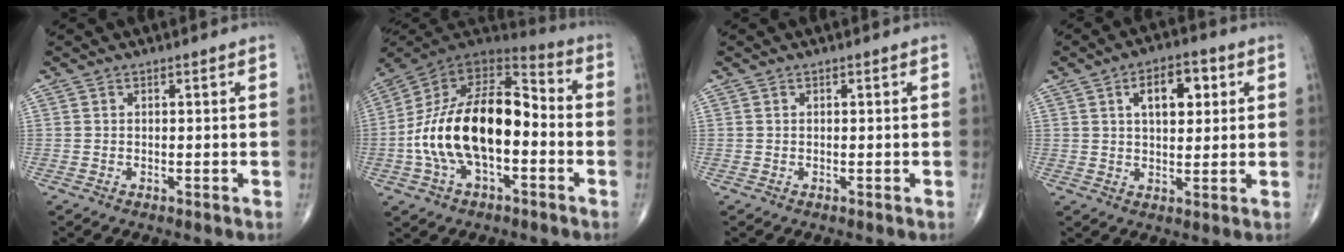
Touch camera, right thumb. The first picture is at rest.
{"total": 22.2, "force": [-3.3, 11.6, 18.7], "torque": [-0.331, 0.042, -0.062]}
{"total": 0.0}
{"total": 8.7, "force": [2.8, 4.6, 6.9], "torque": [-0.074, 0.001, 0.039]}